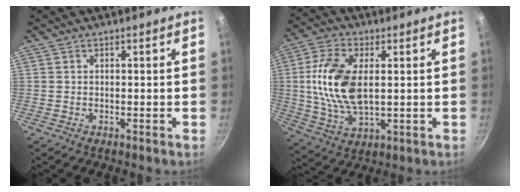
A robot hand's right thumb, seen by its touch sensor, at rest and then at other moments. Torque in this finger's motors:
{"motor_torque": [2.12, 1.87, 1.22, -0.37, 0.34]}